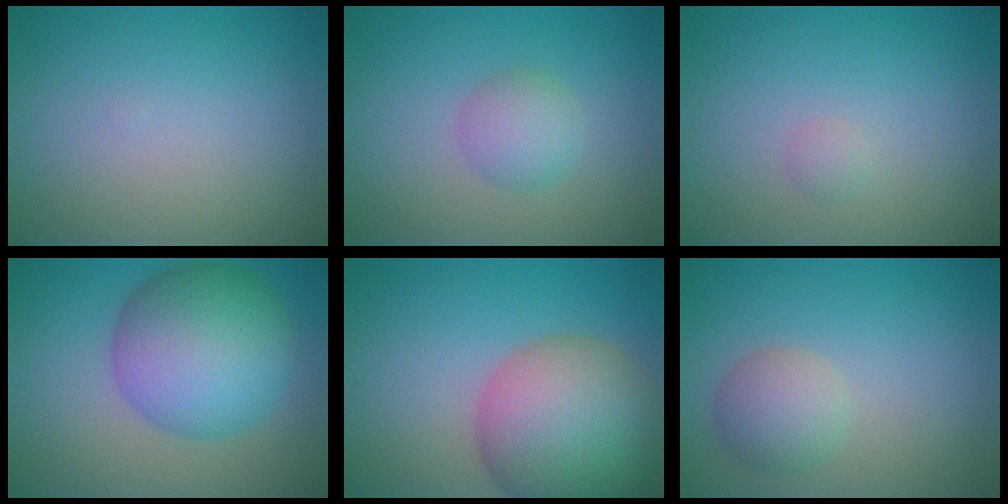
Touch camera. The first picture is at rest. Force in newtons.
{"total": 2.6, "press": 2.6, "slide": 0.1}
{"total": 0.6, "press": 0.6, "slide": 0.1}
{"total": 10.5, "press": 10.5, "slide": 0.2}
{"total": 11.9, "press": 11.9, "slide": 0.6}
{"total": 2.7, "press": 2.7, "slide": 0.2}